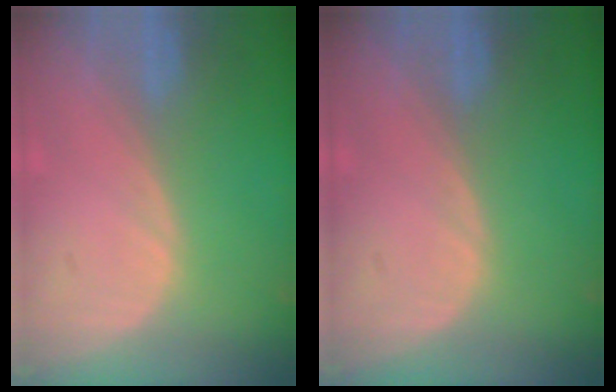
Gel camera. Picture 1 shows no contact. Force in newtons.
{"total": 0.0}